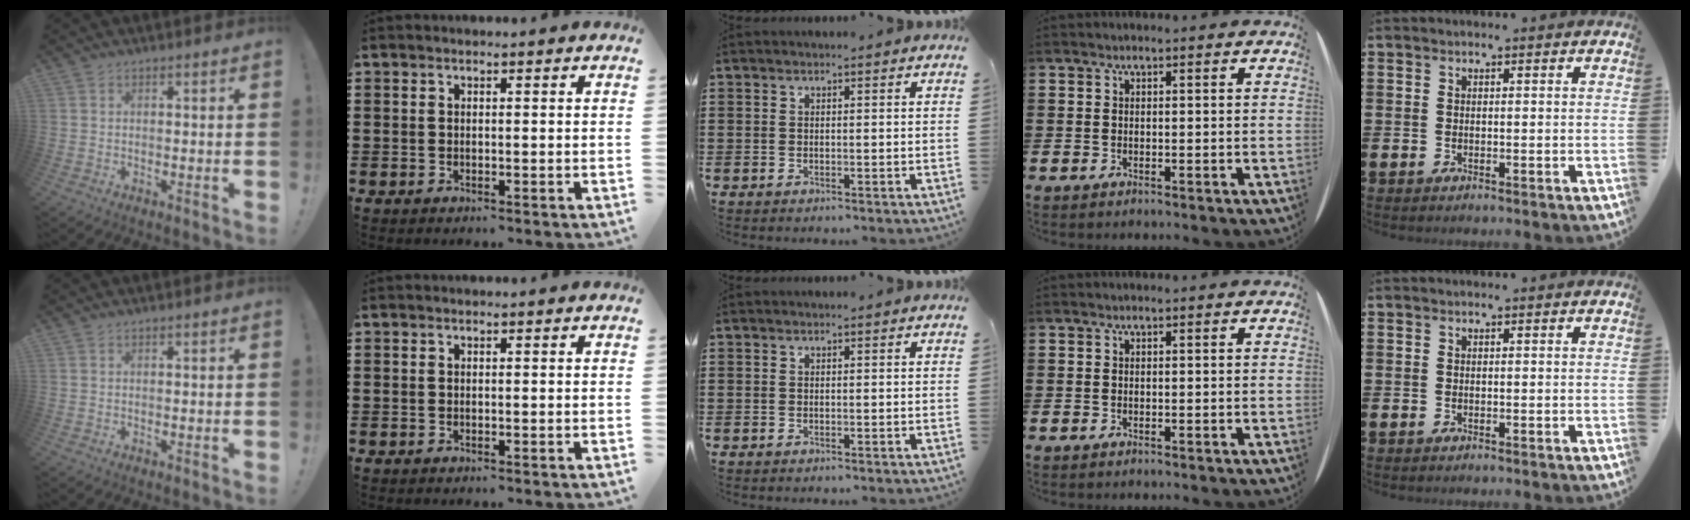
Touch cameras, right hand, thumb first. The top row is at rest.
{}